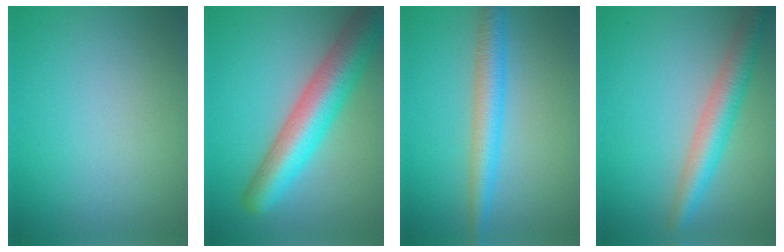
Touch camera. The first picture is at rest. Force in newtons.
{"total": 8.4, "press": 8.4, "slide": 0.4}
{"total": 3.9, "press": 3.9, "slide": 0.1}
{"total": 4.8, "press": 4.8, "slide": 0.2}